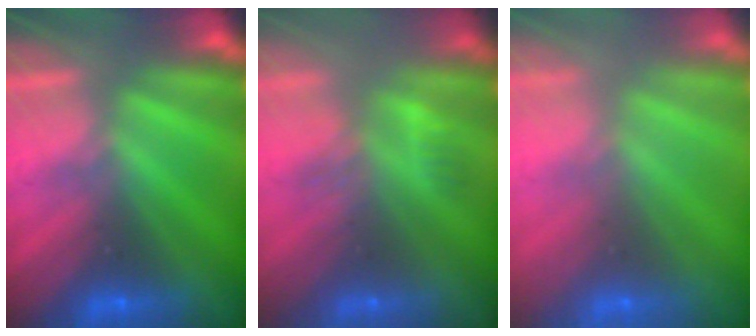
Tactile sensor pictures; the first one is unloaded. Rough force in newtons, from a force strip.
{"total": 3.2}
{"total": 8.3}